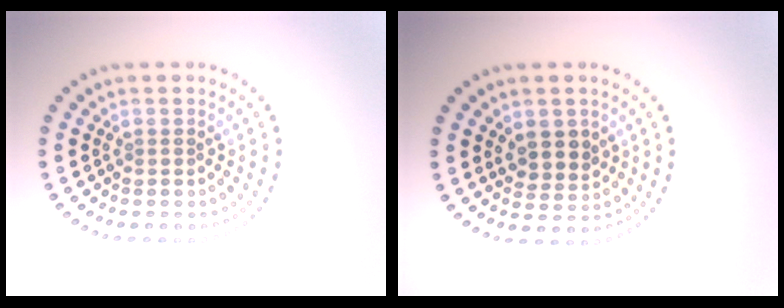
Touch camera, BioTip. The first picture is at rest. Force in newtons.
{"total": 2.7, "press": 2.5, "slide": 1.1}